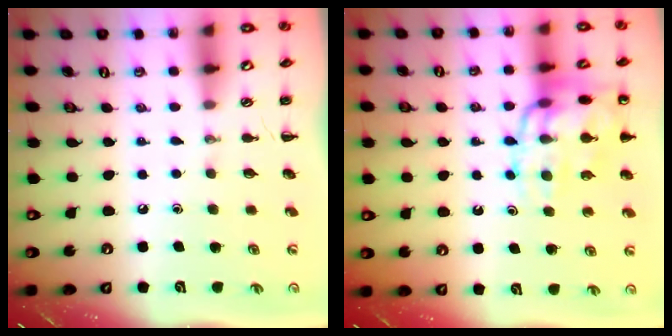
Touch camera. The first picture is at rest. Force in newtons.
{"total": 15.5, "press": 15.5, "slide": 1.0}